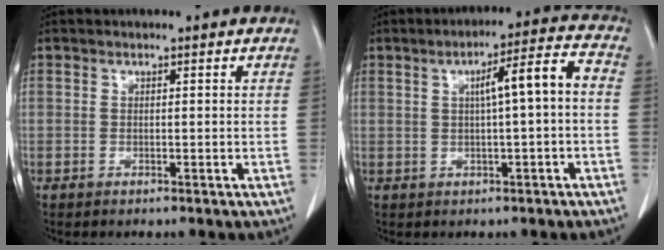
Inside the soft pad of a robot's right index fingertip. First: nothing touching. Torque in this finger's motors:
{"motor_torque": [0.68, -0.10, 0.20, 0.10]}